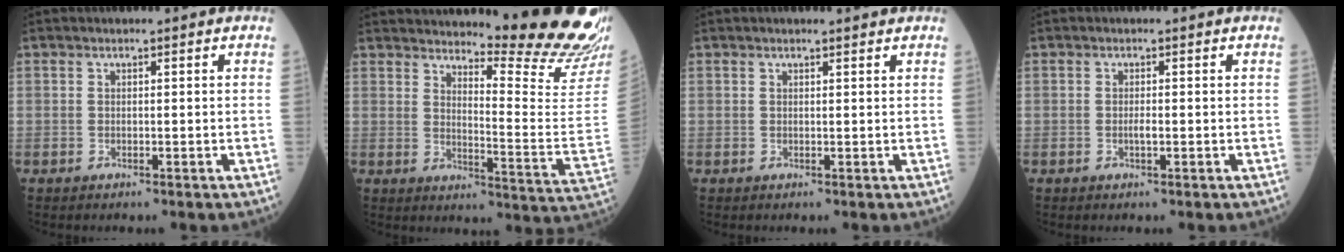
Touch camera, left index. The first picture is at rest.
{"total": 20.6, "force": [18.8, -0.3, 8.5], "torque": [-0.128, -0.119, 0.229]}
{"total": 2.5, "force": [2.3, 0.1, 0.9], "torque": [-0.012, 0.008, 0.025]}
{"total": 0.9, "force": [-0.1, 0.1, 0.9], "torque": [-0.017, 0.000, -0.003]}